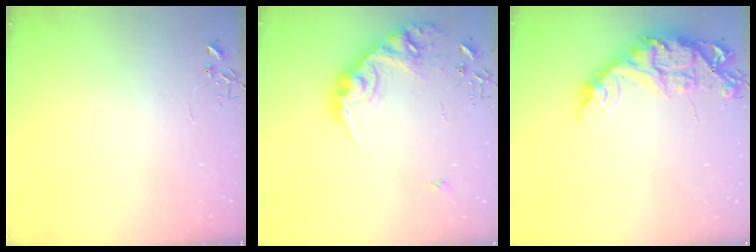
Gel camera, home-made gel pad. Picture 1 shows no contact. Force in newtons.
{"total": 18.9, "press": 18.8, "slide": 0.9}
{"total": 15.4, "press": 15.4, "slide": 0.6}